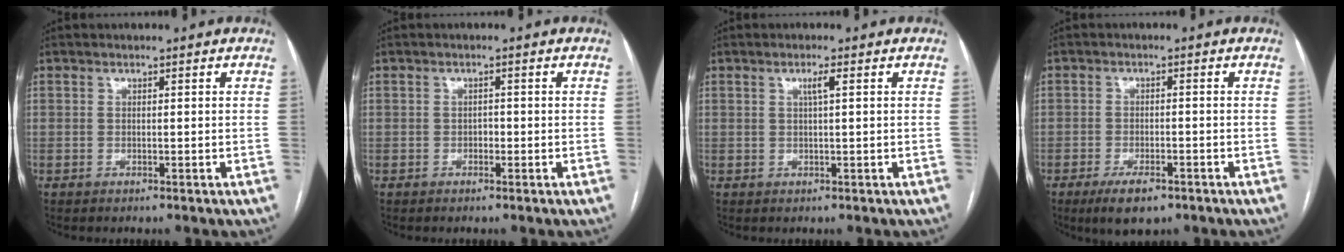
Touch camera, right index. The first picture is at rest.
{"total": 0.9, "force": [-0.4, 0.6, 0.6], "torque": [-0.007, 0.004, -0.006]}
{"total": 1.7, "force": [0.6, -0.2, 1.6], "torque": [-0.029, 0.001, 0.010]}
{"total": 5.3, "force": [-3.4, 1.9, 3.6], "torque": [-0.065, -0.005, -0.050]}